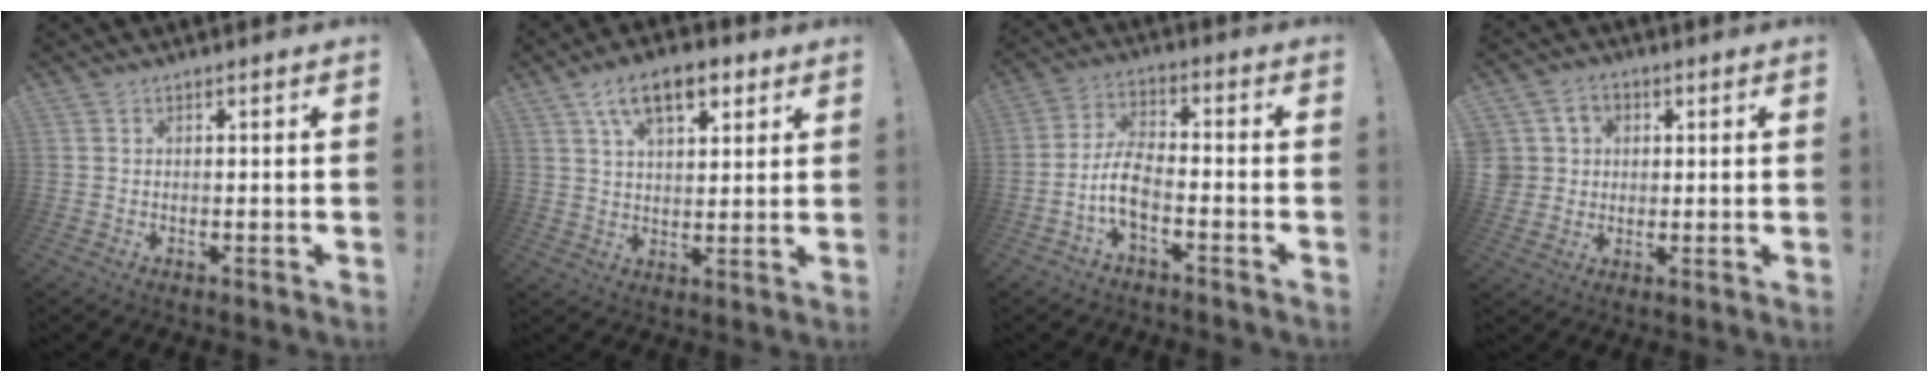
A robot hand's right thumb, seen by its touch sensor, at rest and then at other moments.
{"total": 12.1, "force": [6.1, 6.1, 8.5], "torque": [-0.139, -0.005, 0.111]}
{"total": 9.3, "force": [-4.6, 4.4, 6.7], "torque": [-0.144, 0.018, -0.082]}
{"total": 6.2, "force": [1.2, 5.9, 1.4], "torque": [-0.033, -0.004, 0.026]}